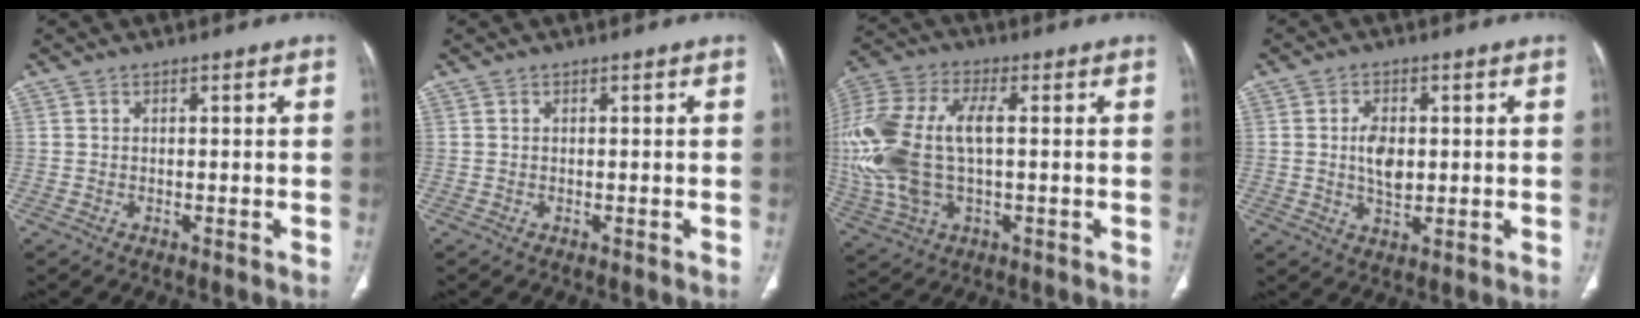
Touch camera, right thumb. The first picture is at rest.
{"total": 0.0}
{"total": 21.7, "force": [0.4, 11.4, 18.5], "torque": [-0.443, 0.008, 0.011]}
{"total": 5.6, "force": [0.4, 3.3, 4.5], "torque": [-0.075, -0.003, 0.008]}